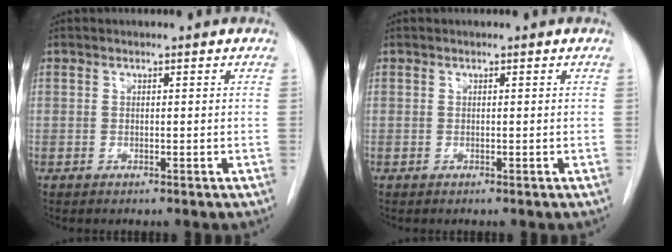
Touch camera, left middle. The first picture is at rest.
{"total": 0.0}